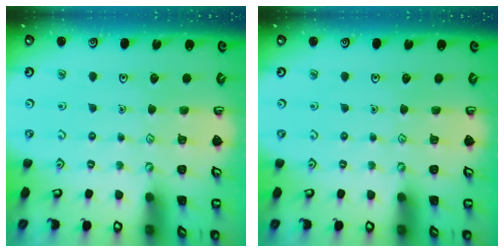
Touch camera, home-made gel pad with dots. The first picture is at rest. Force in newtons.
{"total": 0.0}